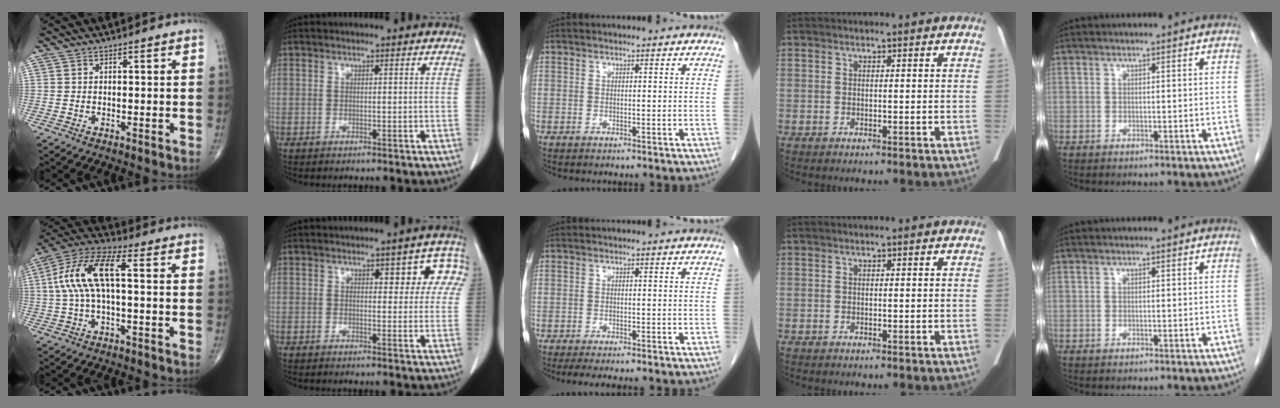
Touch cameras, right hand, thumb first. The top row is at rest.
{"thumb": {"total": 12.8, "force": [1.2, 4.9, 11.8], "torque": [-0.258, 0.040, 0.018]}, "index": {"total": 6.5, "force": [2.9, 3.2, 4.8], "torque": [-0.034, 0.016, 0.028]}, "middle": {"total": 10.3, "force": [-8.9, 1.8, 4.8], "torque": [-0.058, -0.011, -0.111]}}